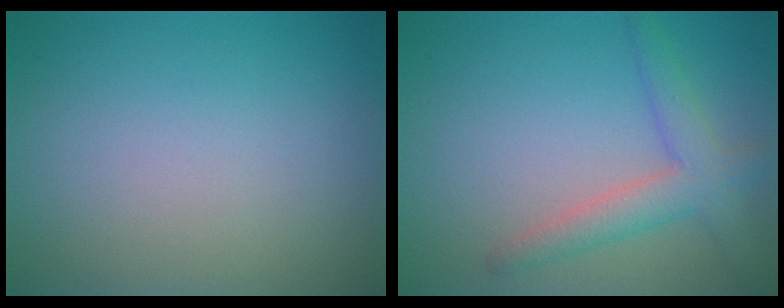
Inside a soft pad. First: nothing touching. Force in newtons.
{"total": 3.5, "press": 3.5, "slide": 0.2}